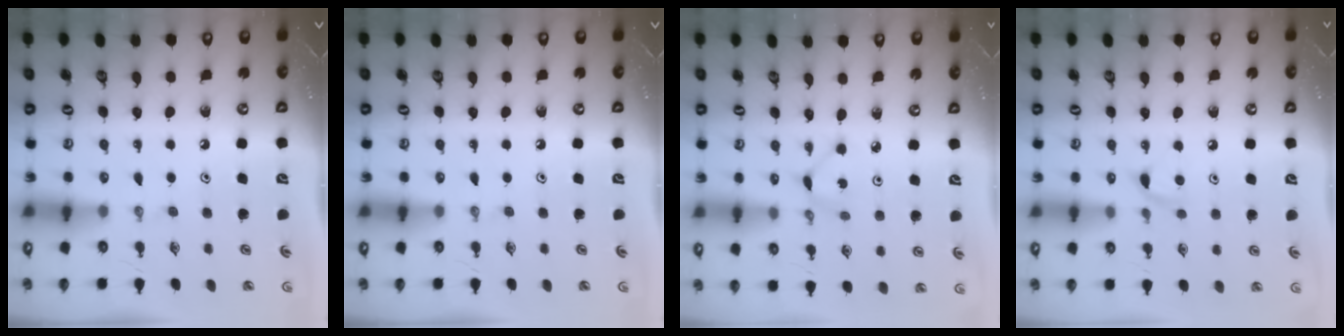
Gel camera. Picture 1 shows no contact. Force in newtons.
{"total": 0.0}
{"total": 2.2, "press": 2.2, "slide": 0.3}
{"total": 5.6, "press": 5.6, "slide": 0.7}